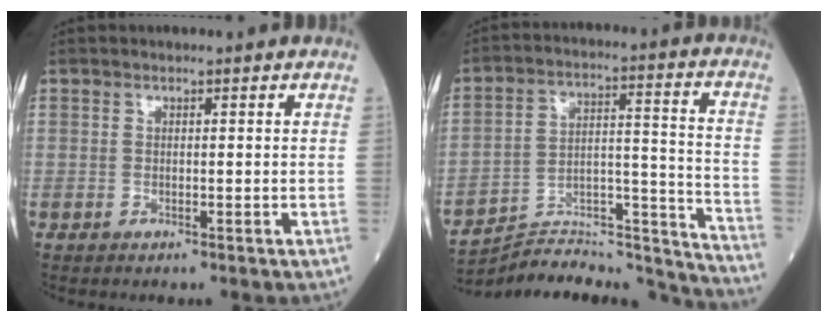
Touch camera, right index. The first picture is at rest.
{"total": 21.7, "force": [-21.5, 0.6, 2.8], "torque": [-0.032, 0.042, -0.315]}